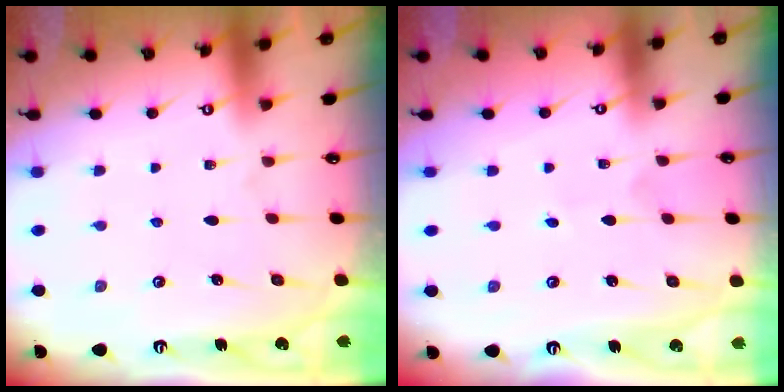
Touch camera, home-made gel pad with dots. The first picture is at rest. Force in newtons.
{"total": 1.0, "press": 1.0, "slide": 0.0}